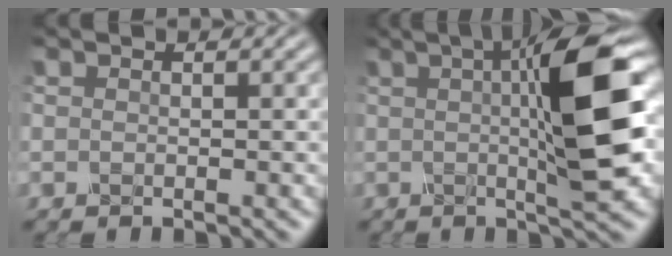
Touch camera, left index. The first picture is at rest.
{"total": 10.5, "force": [1.5, 1.7, 10.2], "torque": [-0.138, 0.010, 0.024]}